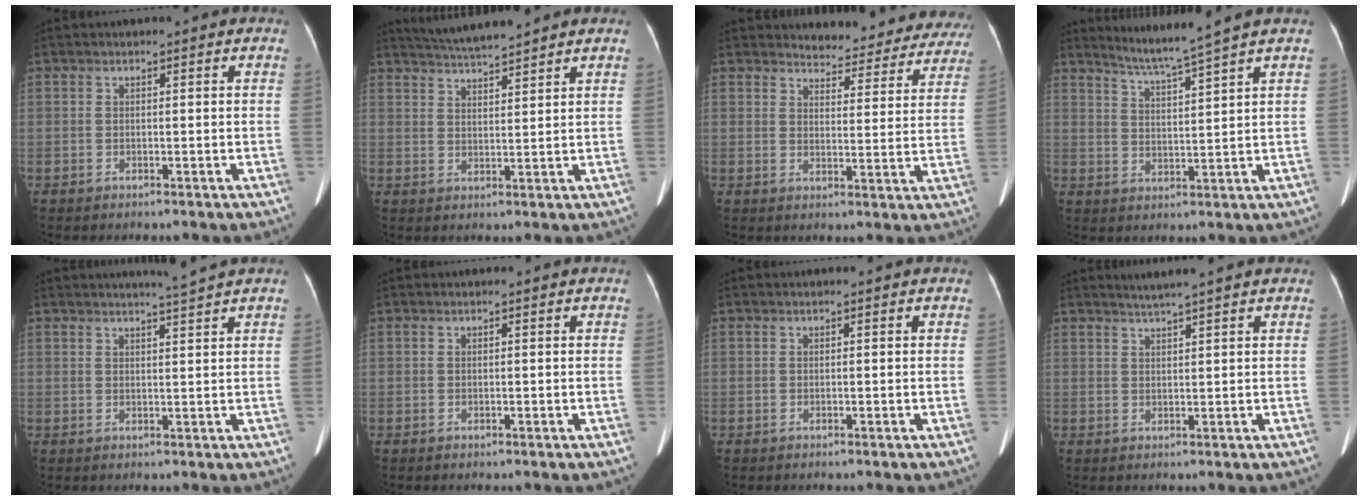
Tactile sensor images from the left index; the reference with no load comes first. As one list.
[{"total": 6.6, "force": [6.2, -0.6, 2.3], "torque": [-0.049, 0.017, 0.107]}, {"total": 15.2, "force": [14.5, 3.9, 2.3], "torque": [0.007, -0.040, 0.146]}, {"total": 6.1, "force": [5.2, -2.2, 2.2], "torque": [-0.045, -0.014, 0.098]}, {"total": 2.9, "force": [2.5, -1.3, 0.7], "torque": [-0.011, -0.014, 0.040]}, {"total": 0.0}, {"total": 0.0}, {"total": 4.1, "force": [3.5, -0.8, 1.9], "torque": [-0.031, 0.016, 0.053]}]